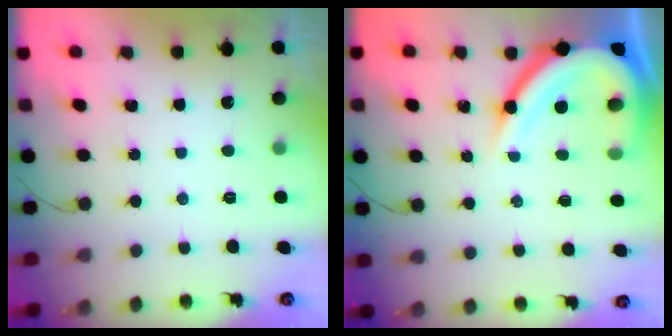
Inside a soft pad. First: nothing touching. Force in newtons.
{"total": 15.6, "press": 15.6, "slide": 1.3}